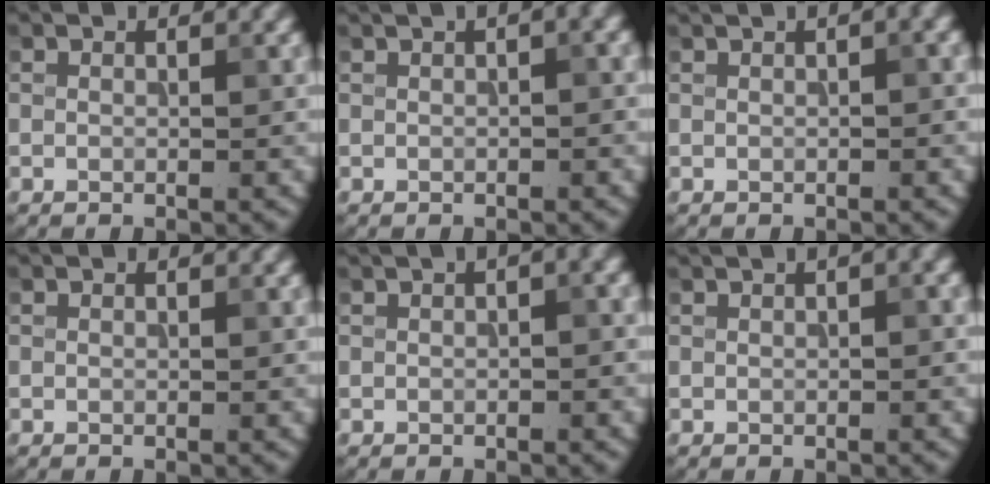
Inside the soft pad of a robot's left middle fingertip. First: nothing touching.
{"total": 3.9, "force": [1.9, 1.2, 3.2], "torque": [-0.039, 0.015, 0.019]}
{"total": 3.6, "force": [1.8, 1.2, 2.8], "torque": [-0.035, 0.014, 0.018]}
{"total": 0.0}
{"total": 3.0, "force": [1.2, 0.8, 2.6], "torque": [-0.032, 0.007, 0.011]}
{"total": 3.1, "force": [1.5, 0.9, 2.5], "torque": [-0.031, 0.011, 0.016]}